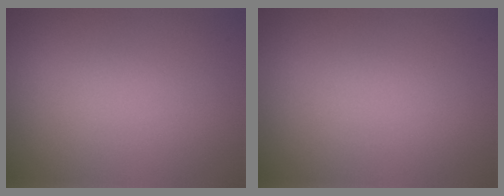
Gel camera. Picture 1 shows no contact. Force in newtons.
{"total": 0.0}